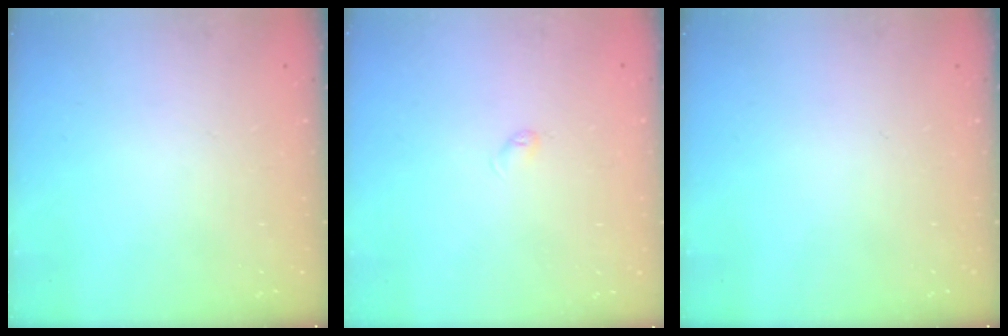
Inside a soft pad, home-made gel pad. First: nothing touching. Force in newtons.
{"total": 2.7, "press": 2.6, "slide": 0.4}
{"total": 0.0}